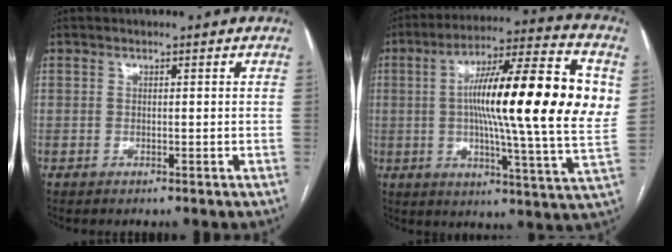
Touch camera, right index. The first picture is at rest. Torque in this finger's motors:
{"motor_torque": [1.85, -0.29, 1.05, 0.21]}